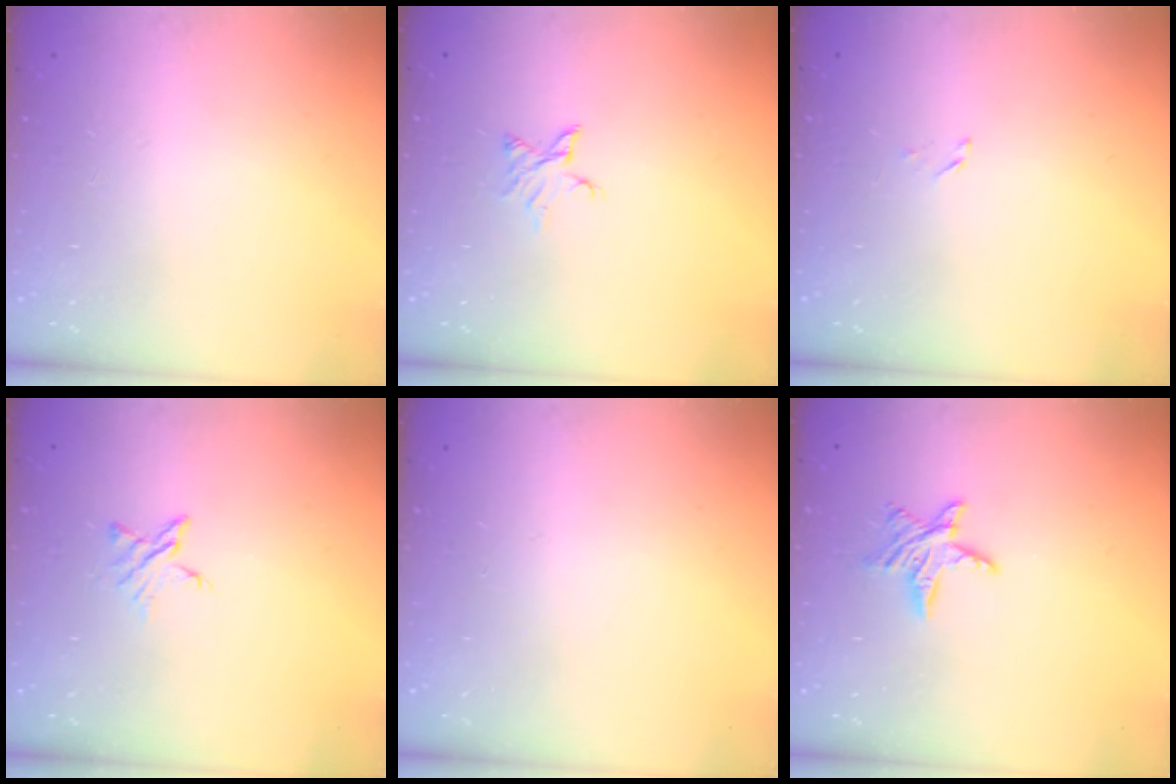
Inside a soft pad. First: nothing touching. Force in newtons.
{"total": 3.8, "press": 3.8, "slide": 0.4}
{"total": 1.4, "press": 1.4, "slide": 0.2}
{"total": 3.7, "press": 3.7, "slide": 0.4}
{"total": 0.0}
{"total": 6.2, "press": 6.2, "slide": 0.3}